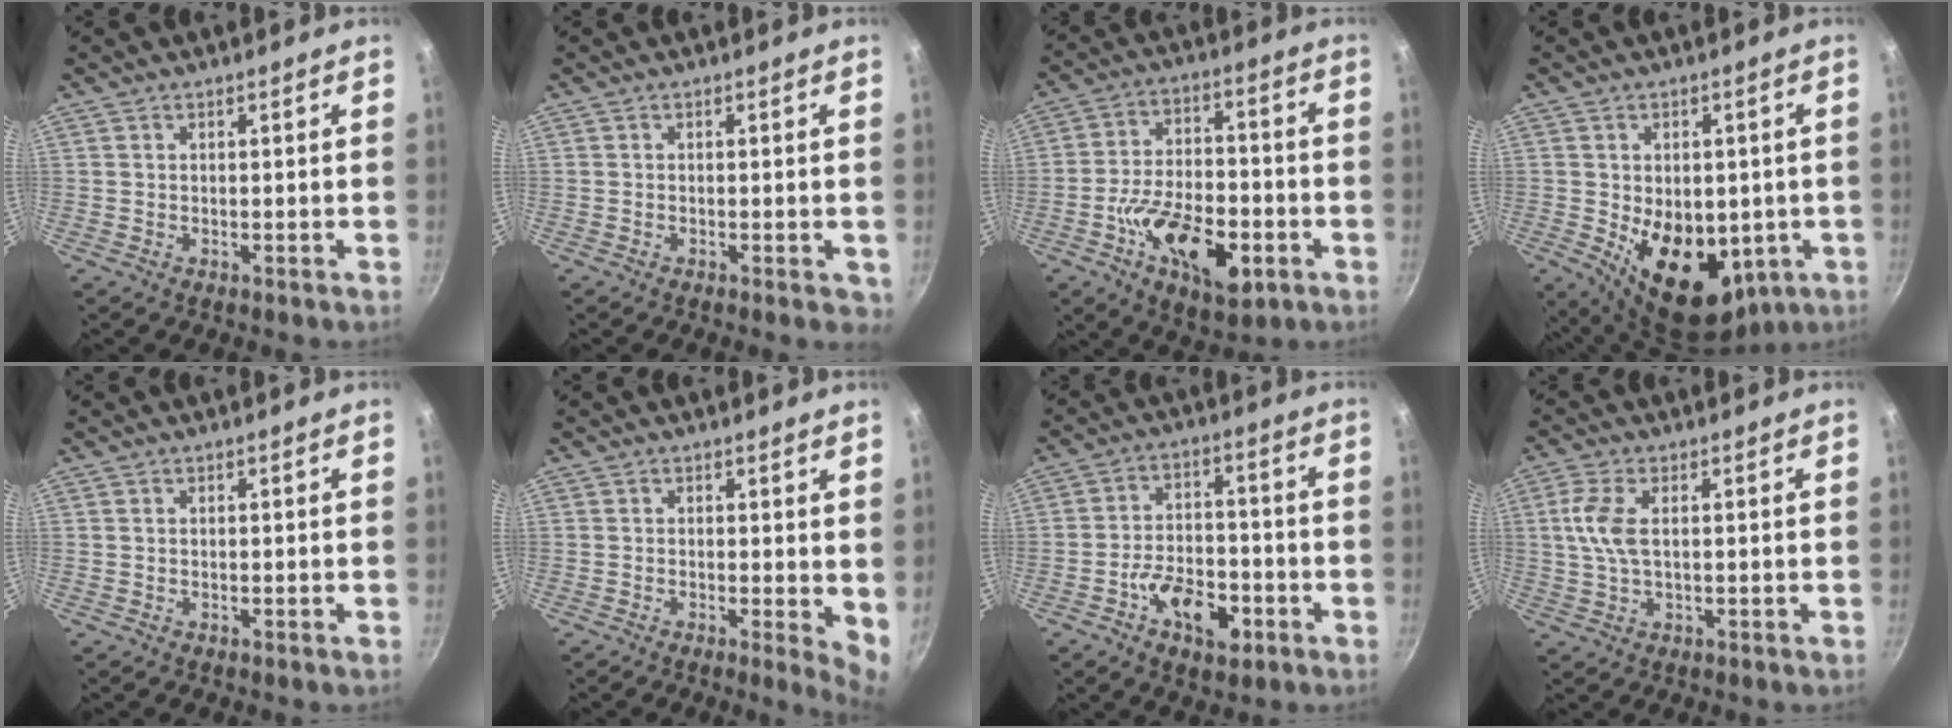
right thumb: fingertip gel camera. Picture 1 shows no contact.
{"total": 2.3, "force": [-0.7, 0.9, 2.0], "torque": [-0.026, -0.005, -0.010]}
{"total": 17.0, "force": [-6.2, 8.8, 13.1], "torque": [-0.197, 0.028, -0.100]}
{"total": 15.9, "force": [-2.8, 10.5, 11.7], "torque": [-0.139, -0.018, -0.018]}
{"total": 0.0}
{"total": 4.5, "force": [0.4, 1.5, 4.2], "torque": [-0.052, -0.012, 0.003]}
{"total": 10.8, "force": [-4.8, 6.0, 7.5], "torque": [-0.104, 0.032, -0.080]}
{"total": 6.3, "force": [1.0, 3.0, 5.4], "torque": [-0.119, 0.006, 0.018]}